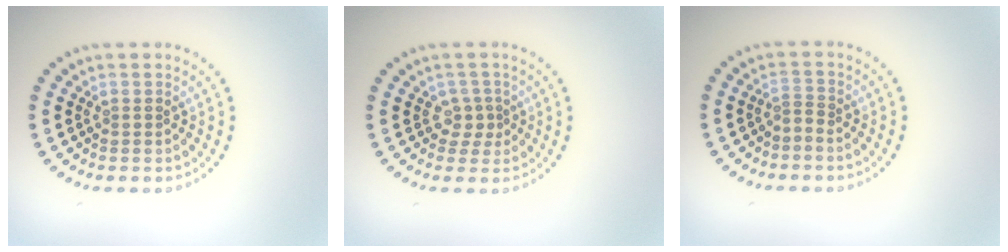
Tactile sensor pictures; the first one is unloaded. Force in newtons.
{"total": 1.8, "press": 1.3, "slide": 1.2}
{"total": 0.9, "press": 0.3, "slide": 0.9}